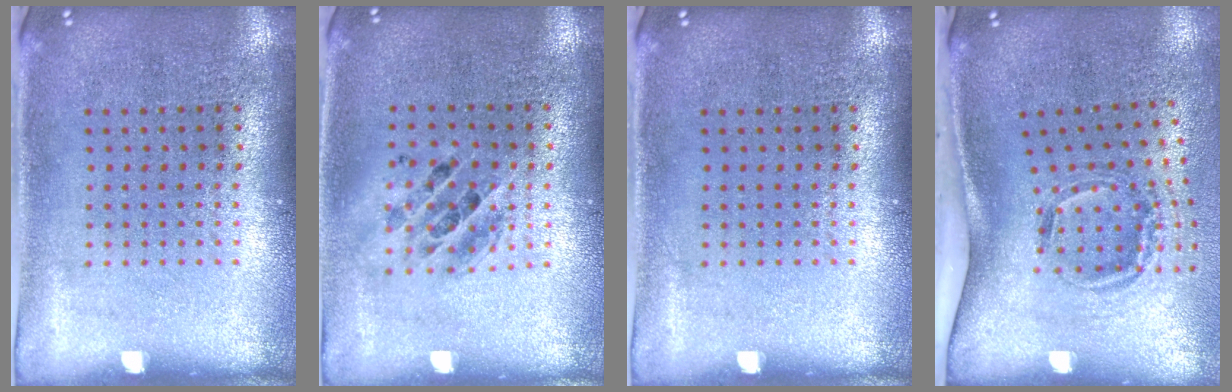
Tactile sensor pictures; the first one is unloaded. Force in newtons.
{"total": 1.4, "press": 1.2, "slide": 0.7}
{"total": 0.0}
{"total": 2.0, "press": 1.2, "slide": 1.6}